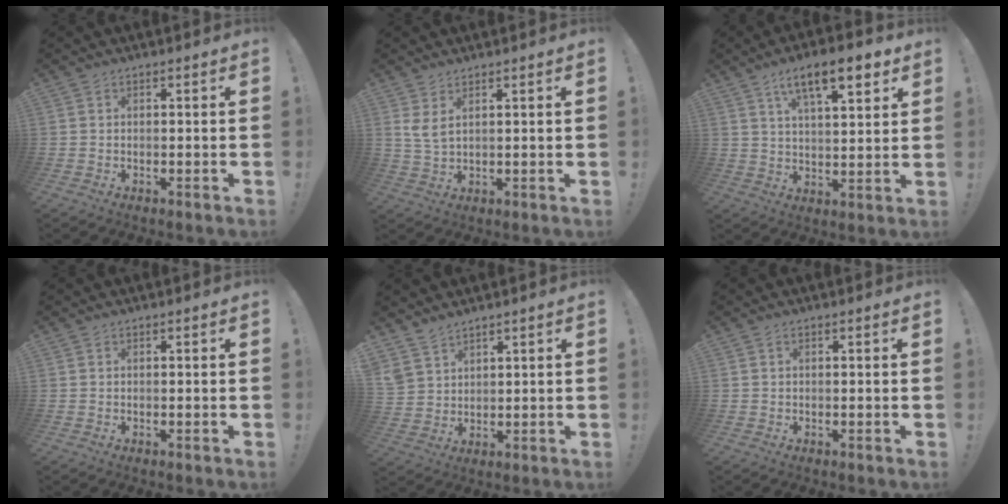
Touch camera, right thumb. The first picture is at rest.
{"total": 4.2, "force": [2.3, 1.0, 3.3], "torque": [-0.060, -0.008, 0.041]}
{"total": 12.9, "force": [7.2, 4.0, 9.9], "torque": [-0.152, -0.026, 0.115]}
{"total": 0.0}
{"total": 5.3, "force": [4.5, 2.7, 1.1], "torque": [-0.027, -0.027, 0.089]}
{"total": 0.0}